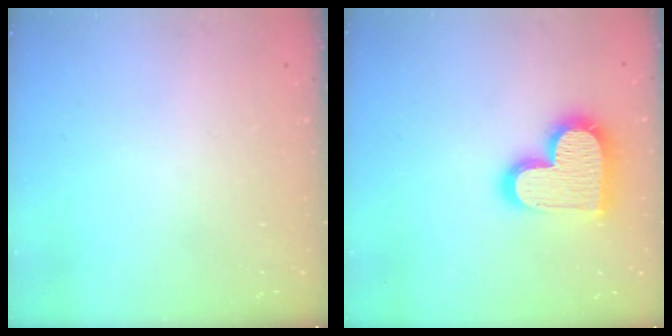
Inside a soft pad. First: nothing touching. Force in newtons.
{"total": 18.7, "press": 18.6, "slide": 1.4}